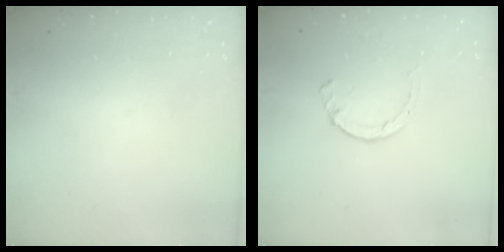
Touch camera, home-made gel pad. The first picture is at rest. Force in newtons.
{"total": 1.4, "press": 1.3, "slide": 0.3}